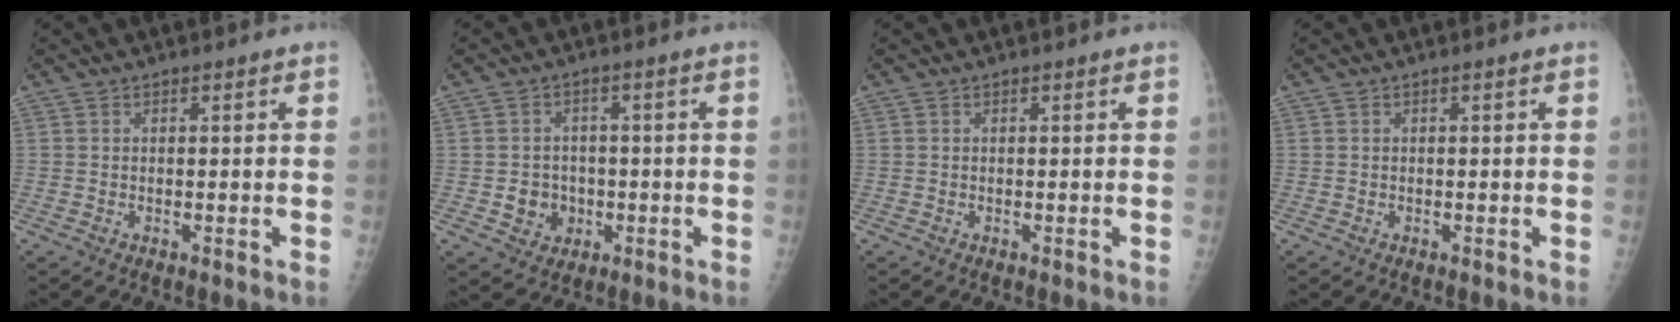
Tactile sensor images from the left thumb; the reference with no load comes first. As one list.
[{"total": 5.3, "force": [-1.0, 4.7, 2.1], "torque": [-0.003, 0.009, -0.011]}, {"total": 0.0}, {"total": 0.0}]